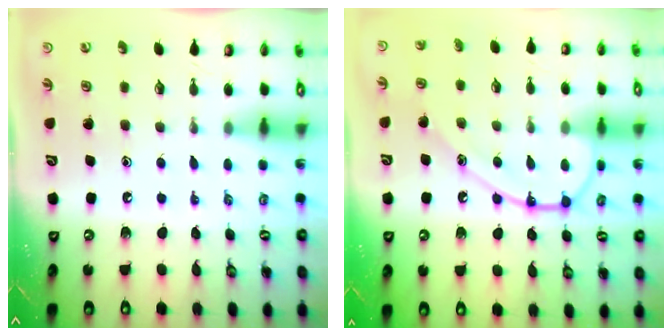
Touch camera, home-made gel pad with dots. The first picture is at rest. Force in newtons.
{"total": 12.0, "press": 12.0, "slide": 0.7}